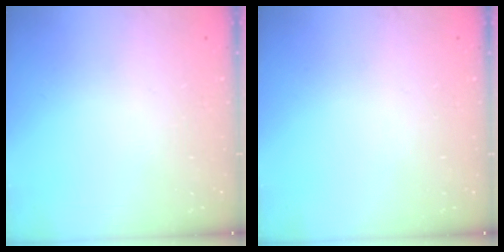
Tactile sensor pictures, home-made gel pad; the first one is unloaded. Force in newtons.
{"total": 0.0}